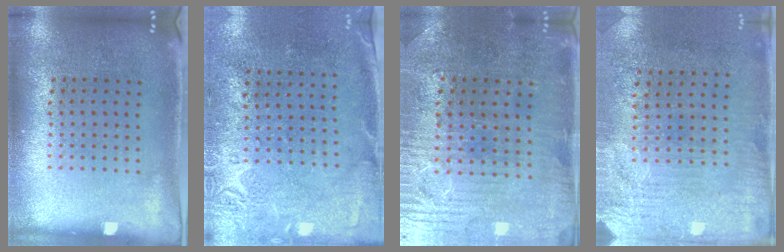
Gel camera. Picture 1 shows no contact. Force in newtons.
{"total": 2.8, "press": 2.2, "slide": 1.7}
{"total": 1.5, "press": 1.3, "slide": 0.6}
{"total": 3.3, "press": 2.7, "slide": 1.8}